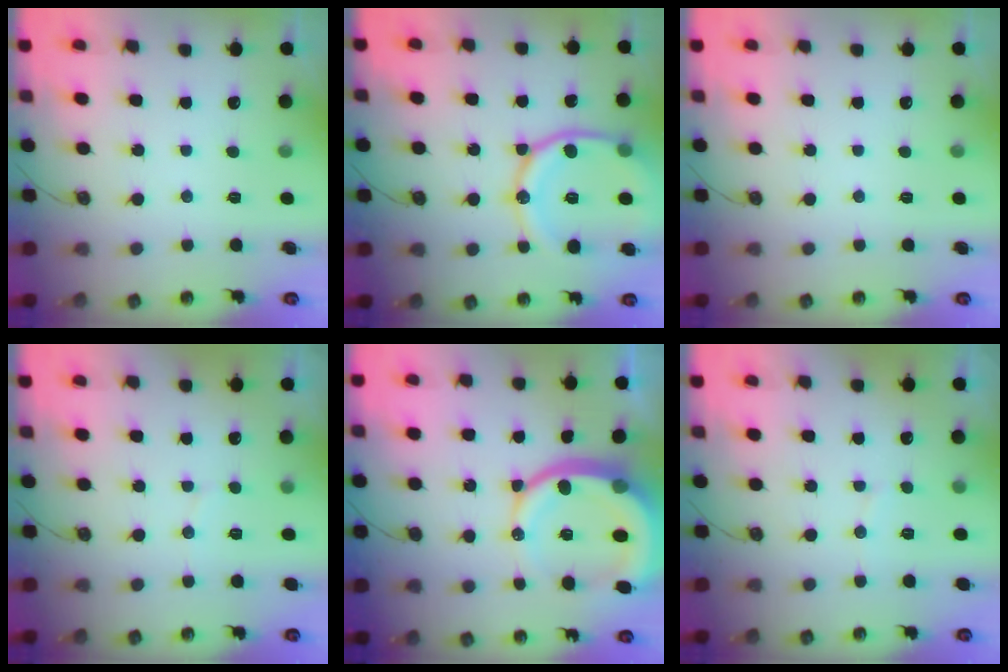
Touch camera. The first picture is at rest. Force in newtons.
{"total": 17.7, "press": 17.6, "slide": 1.9}
{"total": 0.0}
{"total": 2.2, "press": 2.0, "slide": 0.9}
{"total": 16.5, "press": 16.3, "slide": 2.1}
{"total": 3.4, "press": 3.4, "slide": 0.3}